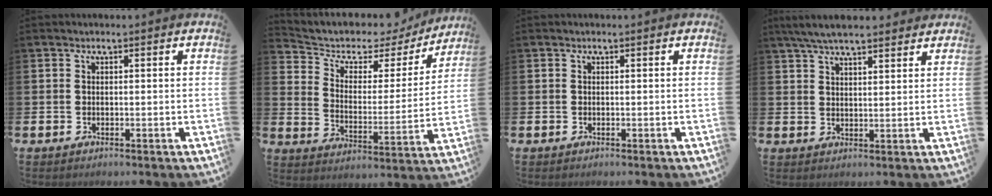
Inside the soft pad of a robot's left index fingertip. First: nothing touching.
{"total": 5.4, "force": [4.3, 2.9, 1.5], "torque": [-0.061, -0.033, 0.064]}
{"total": 0.0}
{"total": 5.7, "force": [5.1, 1.1, 2.1], "torque": [-0.050, -0.012, 0.094]}